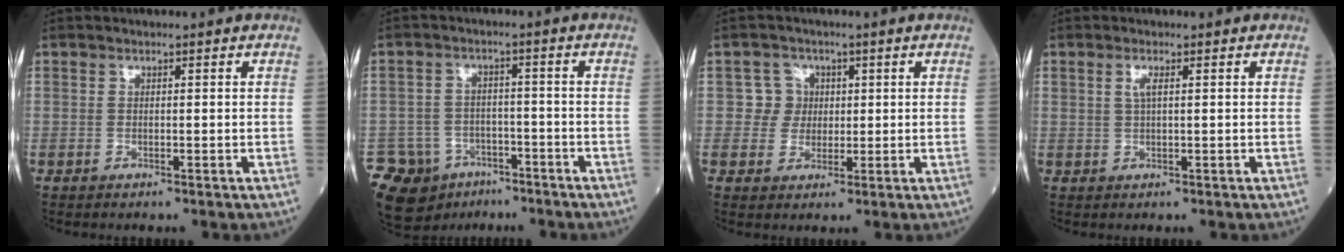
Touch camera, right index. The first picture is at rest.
{"total": 11.9, "force": [-7.3, 9.0, 2.5], "torque": [-0.070, 0.027, -0.098]}
{"total": 3.9, "force": [0.8, 3.8, 0.0], "torque": [0.009, 0.010, 0.015]}
{"total": 1.6, "force": [0.6, 0.3, 1.5], "torque": [-0.033, 0.002, 0.012]}